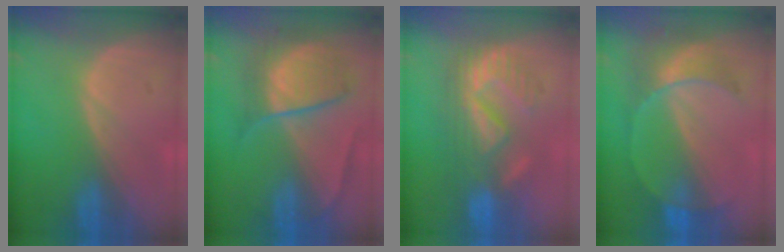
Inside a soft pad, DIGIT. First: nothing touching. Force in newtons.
{"total": 7.6, "press": 7.6, "slide": 0.3}
{"total": 9.1, "press": 8.9, "slide": 1.9}
{"total": 7.6, "press": 6.7, "slide": 3.6}